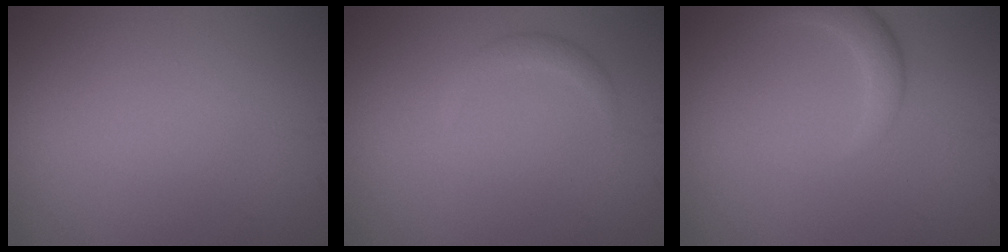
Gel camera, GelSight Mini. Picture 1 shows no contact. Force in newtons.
{"total": 1.2, "press": 1.2, "slide": 0.0}
{"total": 2.2, "press": 2.2, "slide": 0.2}